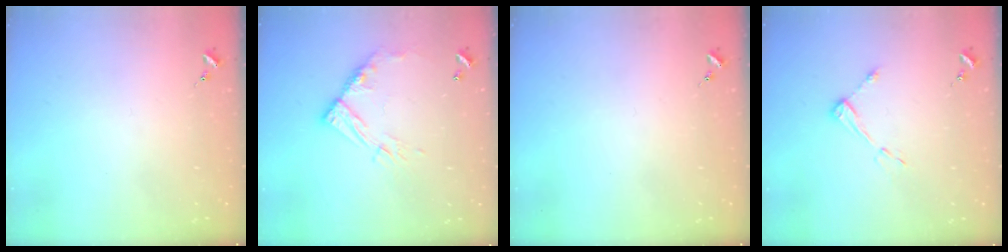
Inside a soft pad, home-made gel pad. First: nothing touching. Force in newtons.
{"total": 11.8, "press": 11.7, "slide": 1.0}
{"total": 0.0}
{"total": 6.0, "press": 5.9, "slide": 0.6}